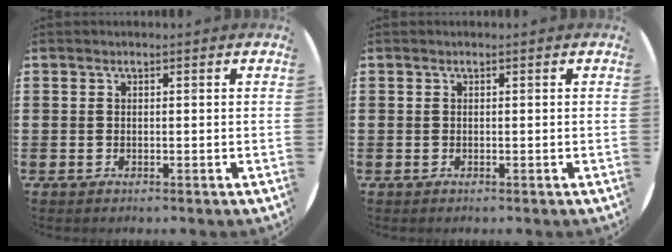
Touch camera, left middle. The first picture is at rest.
{"total": 0.0}